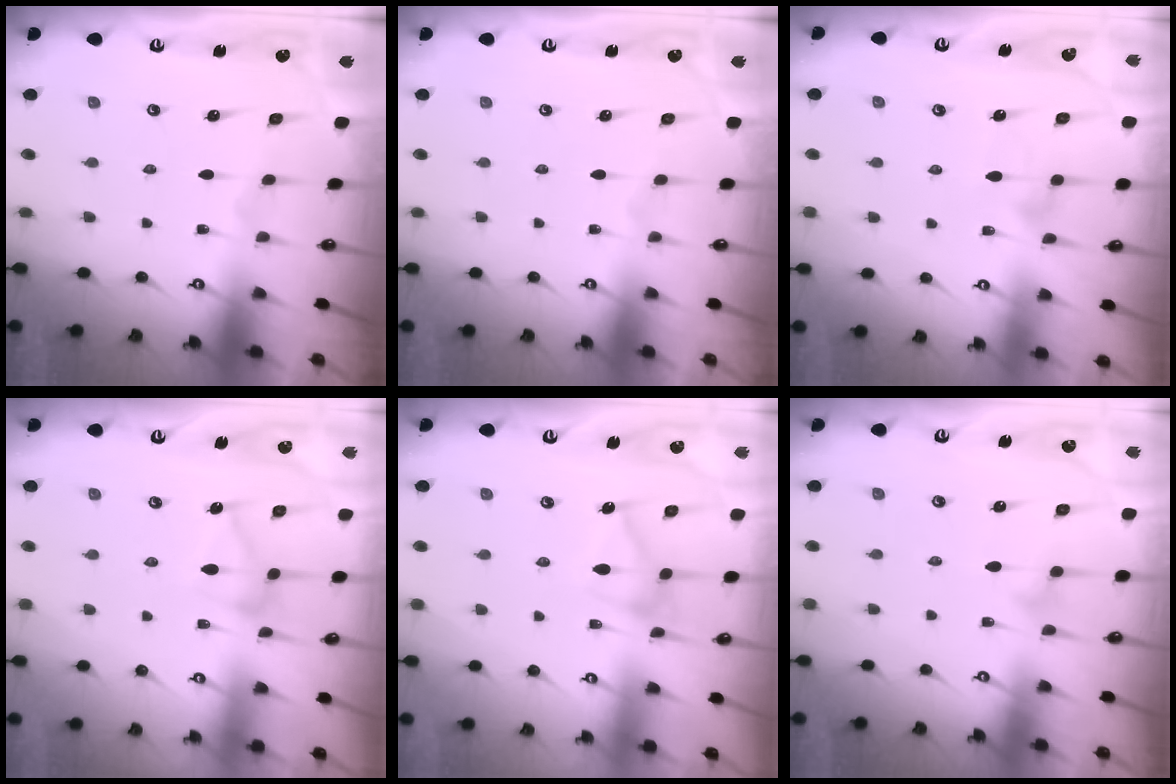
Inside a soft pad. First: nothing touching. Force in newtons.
{"total": 0.0}
{"total": 6.6, "press": 6.6, "slide": 0.4}
{"total": 10.8, "press": 10.8, "slide": 0.4}
{"total": 12.6, "press": 12.6, "slide": 0.3}
{"total": 4.0, "press": 4.0, "slide": 0.2}